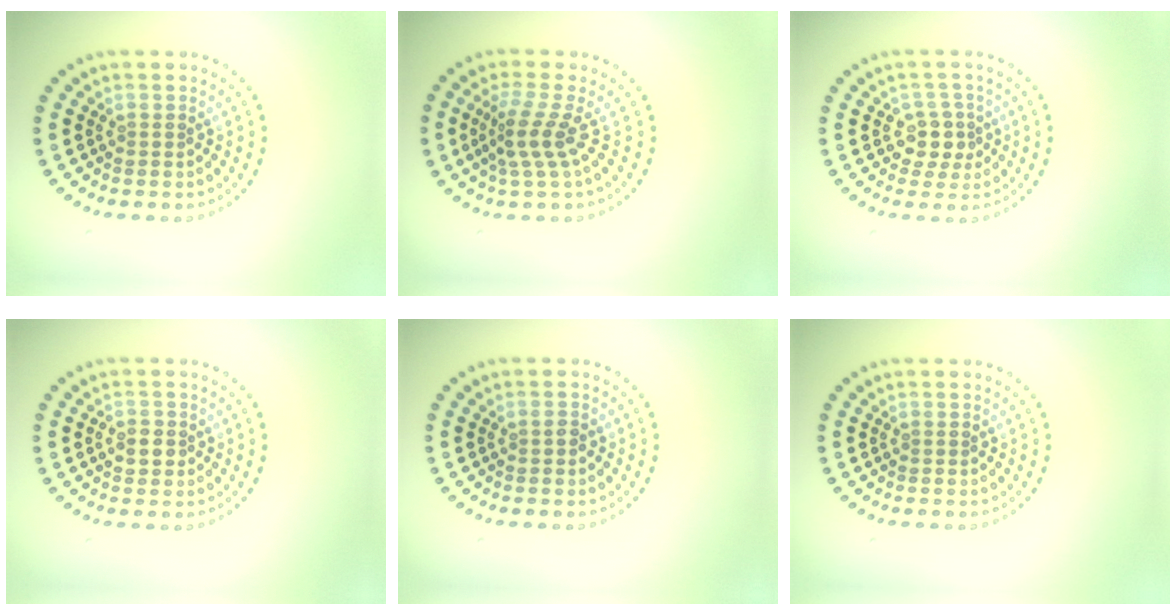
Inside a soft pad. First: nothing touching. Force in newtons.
{"total": 2.8, "press": 2.0, "slide": 2.0}
{"total": 2.5, "press": 2.2, "slide": 1.2}
{"total": 1.5, "press": 1.5, "slide": 0.2}
{"total": 0.7, "press": 0.7, "slide": 0.0}
{"total": 0.0}